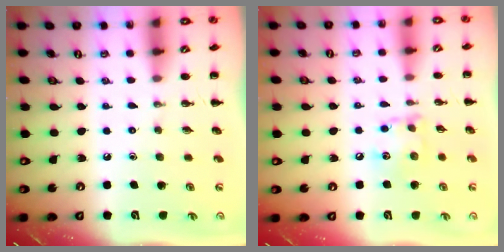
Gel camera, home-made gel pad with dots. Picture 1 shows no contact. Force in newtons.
{"total": 9.2, "press": 9.2, "slide": 0.5}